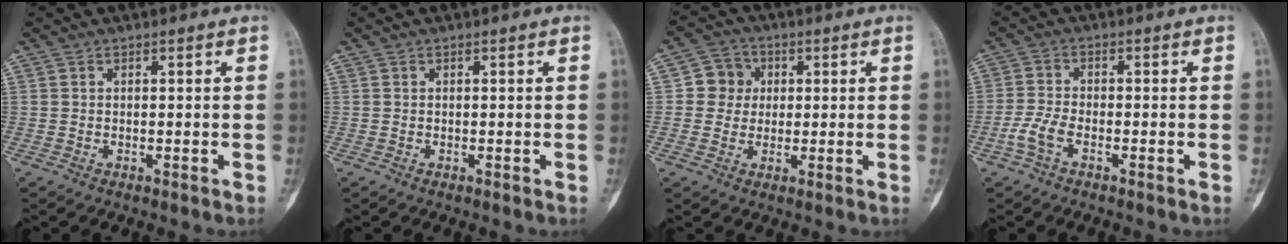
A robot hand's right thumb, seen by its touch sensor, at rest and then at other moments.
{"total": 0.0}
{"total": 5.9, "force": [0.7, 5.6, 1.7], "torque": [0.006, 0.008, 0.003]}
{"total": 4.1, "force": [-2.0, 1.8, 3.1], "torque": [-0.076, 0.011, -0.046]}